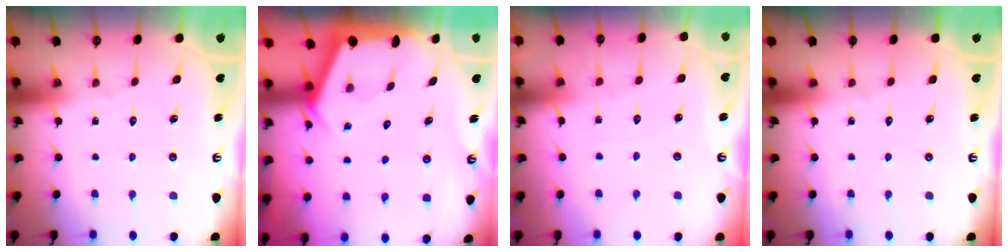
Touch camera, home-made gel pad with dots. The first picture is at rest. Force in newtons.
{"total": 2.3, "press": 2.3, "slide": 0.3}
{"total": 3.6, "press": 3.6, "slide": 0.5}
{"total": 0.0}